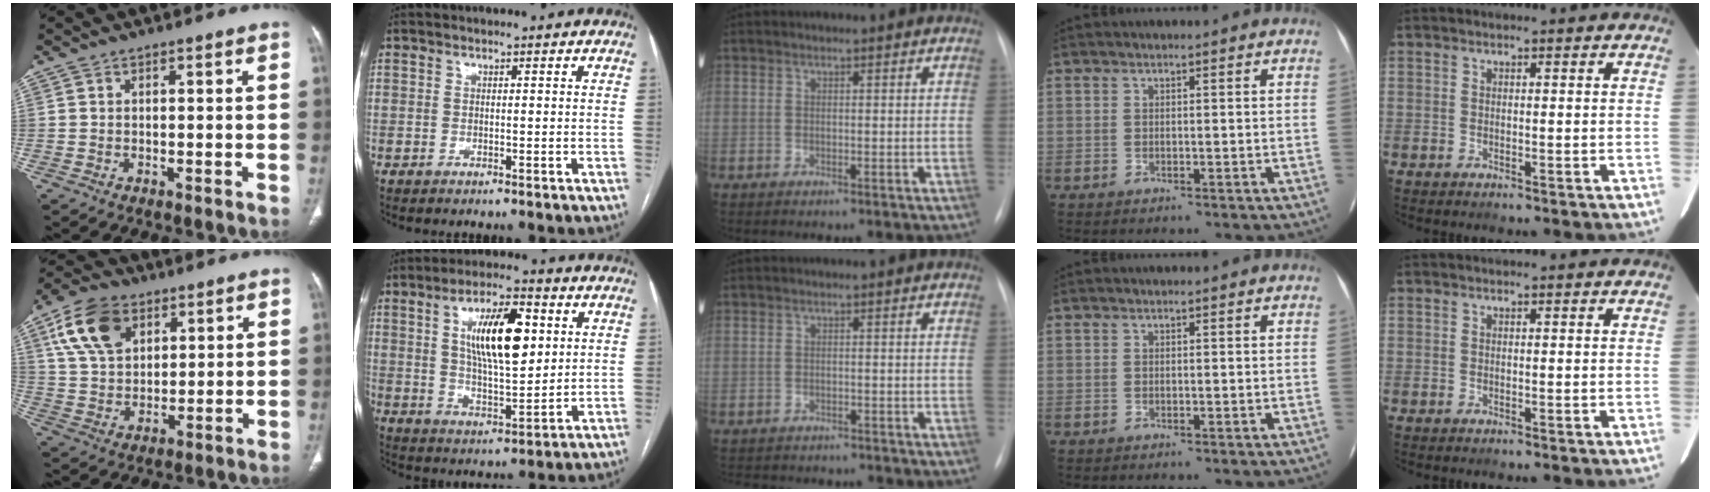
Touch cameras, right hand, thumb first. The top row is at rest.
{"thumb": {"total": 13.1, "force": [6.0, 8.4, 8.0], "torque": [-0.136, -0.011, 0.117]}, "index": {"total": 13.0, "force": [3.6, 3.9, 11.9], "torque": [-0.213, 0.007, 0.063]}, "middle": {"total": 7.7, "force": [-7.0, 2.6, 1.9], "torque": [-0.030, 0.001, -0.086]}}